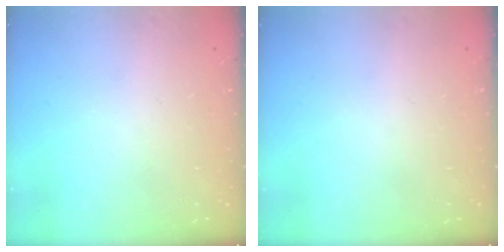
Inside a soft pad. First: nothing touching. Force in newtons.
{"total": 0.0}